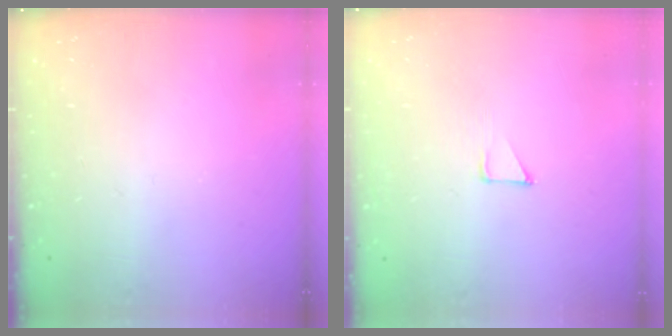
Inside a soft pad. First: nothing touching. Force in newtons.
{"total": 3.1, "press": 3.1, "slide": 0.3}